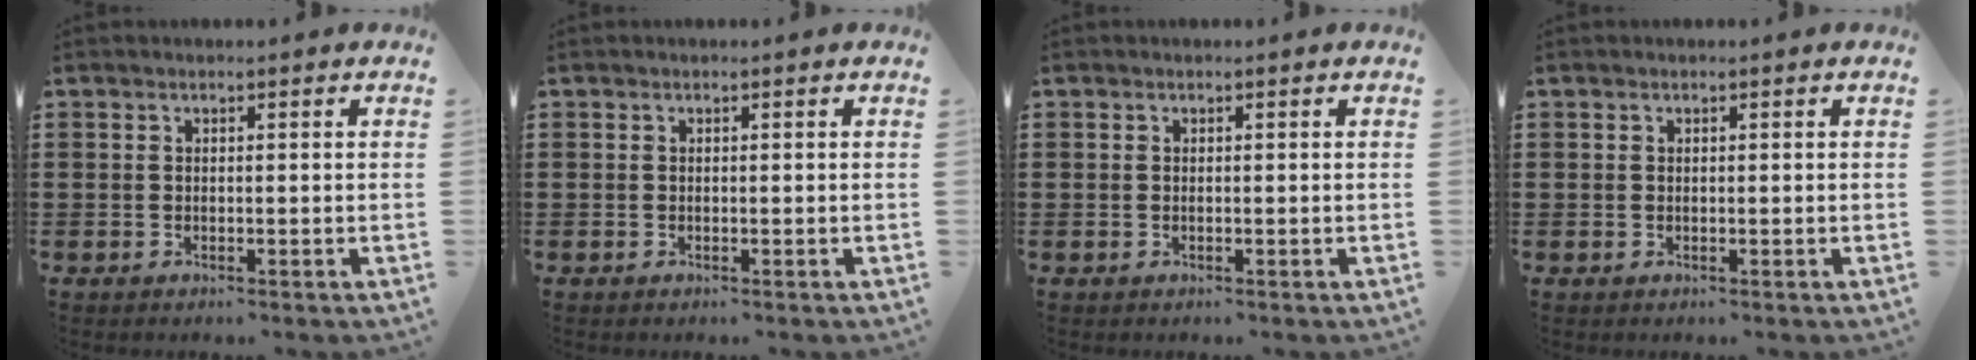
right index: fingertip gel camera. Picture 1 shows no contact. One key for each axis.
{"total": 0.0}
{"total": 0.0}
{"total": 0.0}